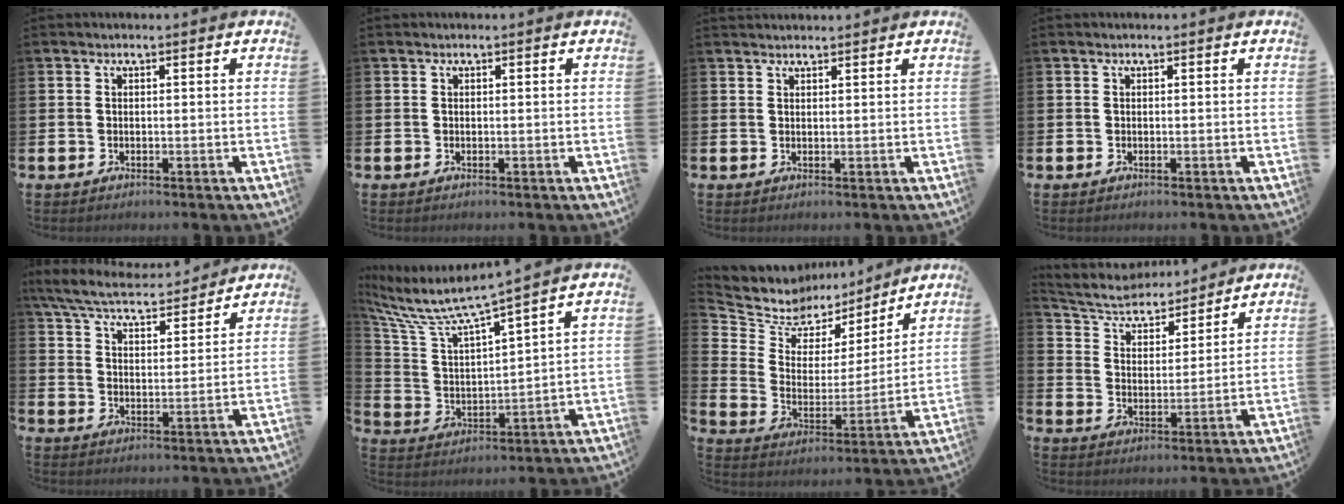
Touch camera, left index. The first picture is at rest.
{"total": 0.0}
{"total": 1.4, "force": [1.3, 0.3, 0.1], "torque": [0.011, -0.005, 0.021]}
{"total": 0.0}
{"total": 6.7, "force": [6.2, 1.4, 2.1], "torque": [-0.065, -0.037, 0.108]}
{"total": 6.7, "force": [5.9, 0.3, 3.1], "torque": [-0.092, -0.043, 0.093]}
{"total": 7.7, "force": [6.8, 3.7, 0.1], "torque": [-0.051, -0.052, 0.120]}
{"total": 6.4, "force": [6.0, 1.7, 1.3], "torque": [-0.055, -0.046, 0.101]}